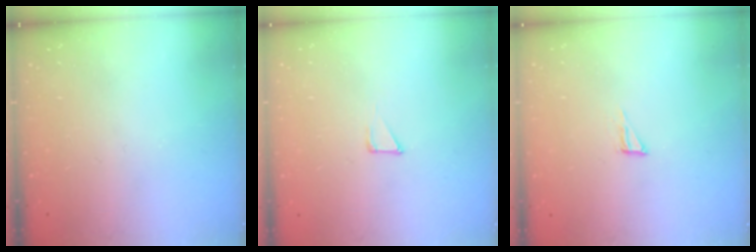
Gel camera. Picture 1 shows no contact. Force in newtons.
{"total": 3.9, "press": 3.9, "slide": 0.3}
{"total": 2.9, "press": 2.9, "slide": 0.2}